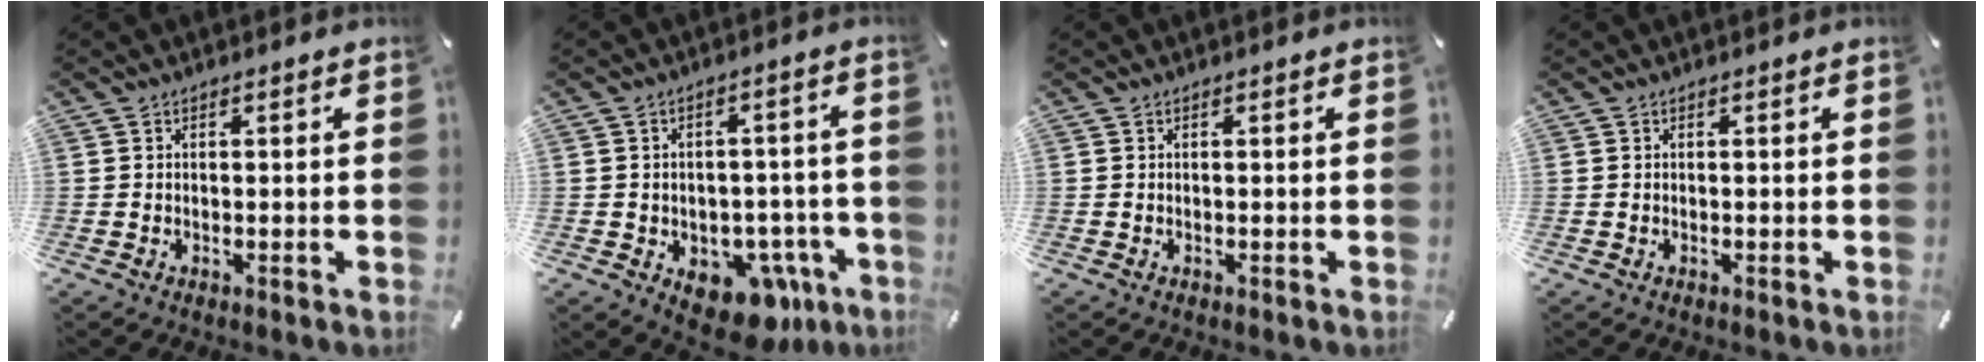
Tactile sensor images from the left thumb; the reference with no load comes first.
{"total": 11.6, "force": [-5.2, 7.5, 7.2], "torque": [-0.071, 0.026, -0.074]}
{"total": 0.0}
{"total": 0.0}